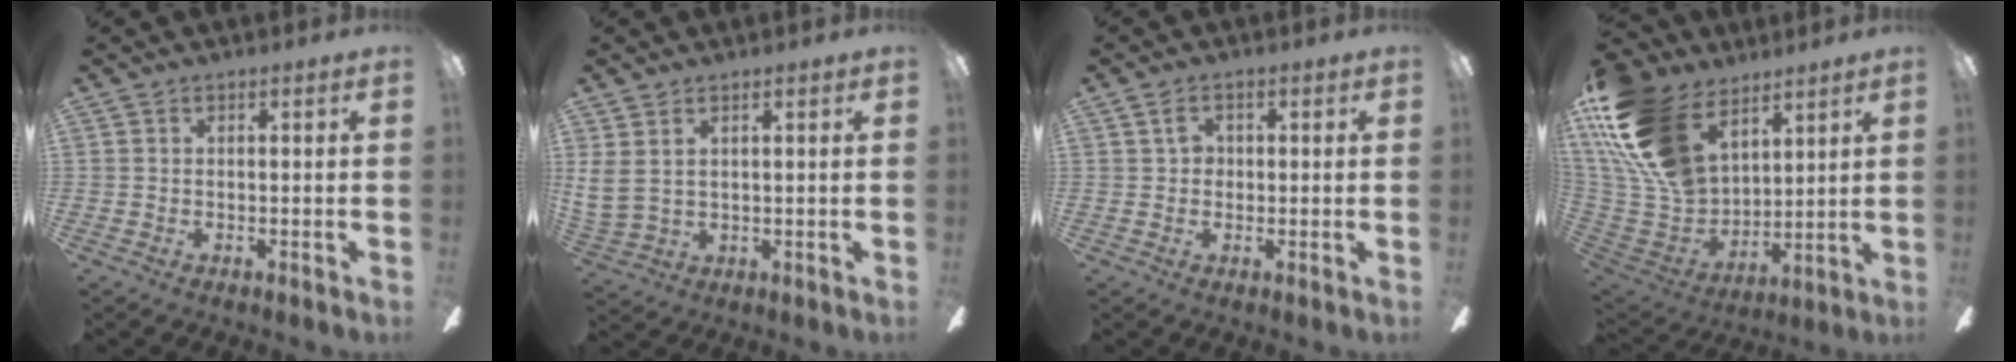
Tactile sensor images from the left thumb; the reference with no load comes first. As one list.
[{"total": 4.8, "force": [2.7, 3.0, 2.6], "torque": [-0.065, -0.006, 0.053]}, {"total": 3.1, "force": [0.7, 2.4, 1.9], "torque": [-0.031, 0.006, 0.009]}, {"total": 23.9, "force": [12.7, 14.5, 14.2], "torque": [-0.328, -0.060, 0.235]}]